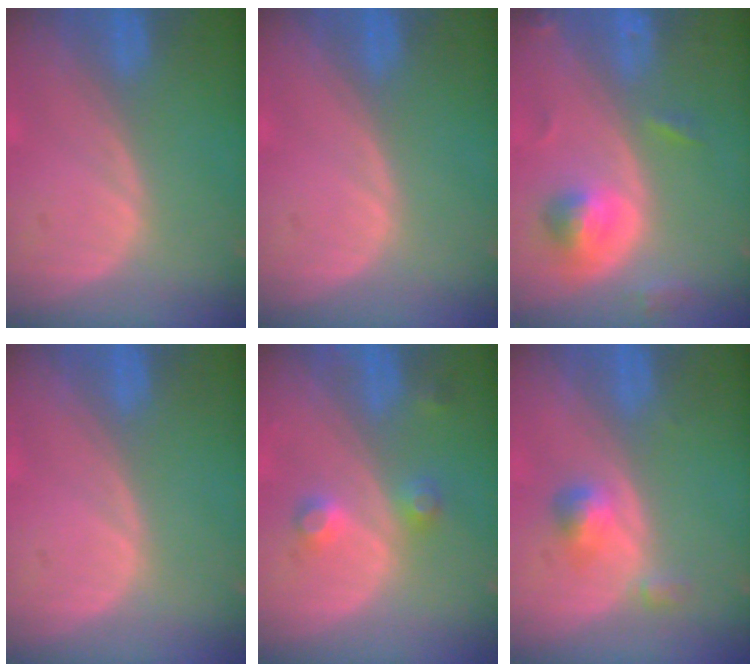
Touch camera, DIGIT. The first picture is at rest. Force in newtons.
{"total": 0.0}
{"total": 5.5, "press": 4.9, "slide": 2.3}
{"total": 0.0}
{"total": 3.7, "press": 3.4, "slide": 1.3}
{"total": 3.3, "press": 3.1, "slide": 1.2}